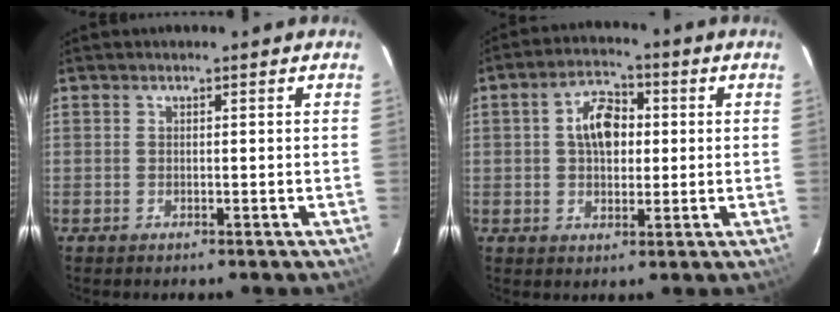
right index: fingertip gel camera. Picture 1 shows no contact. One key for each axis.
{"total": 7.6, "fx": 1.0, "fy": 4.9, "fz": 5.8, "tx": -0.100, "ty": 0.024, "tz": 0.019}